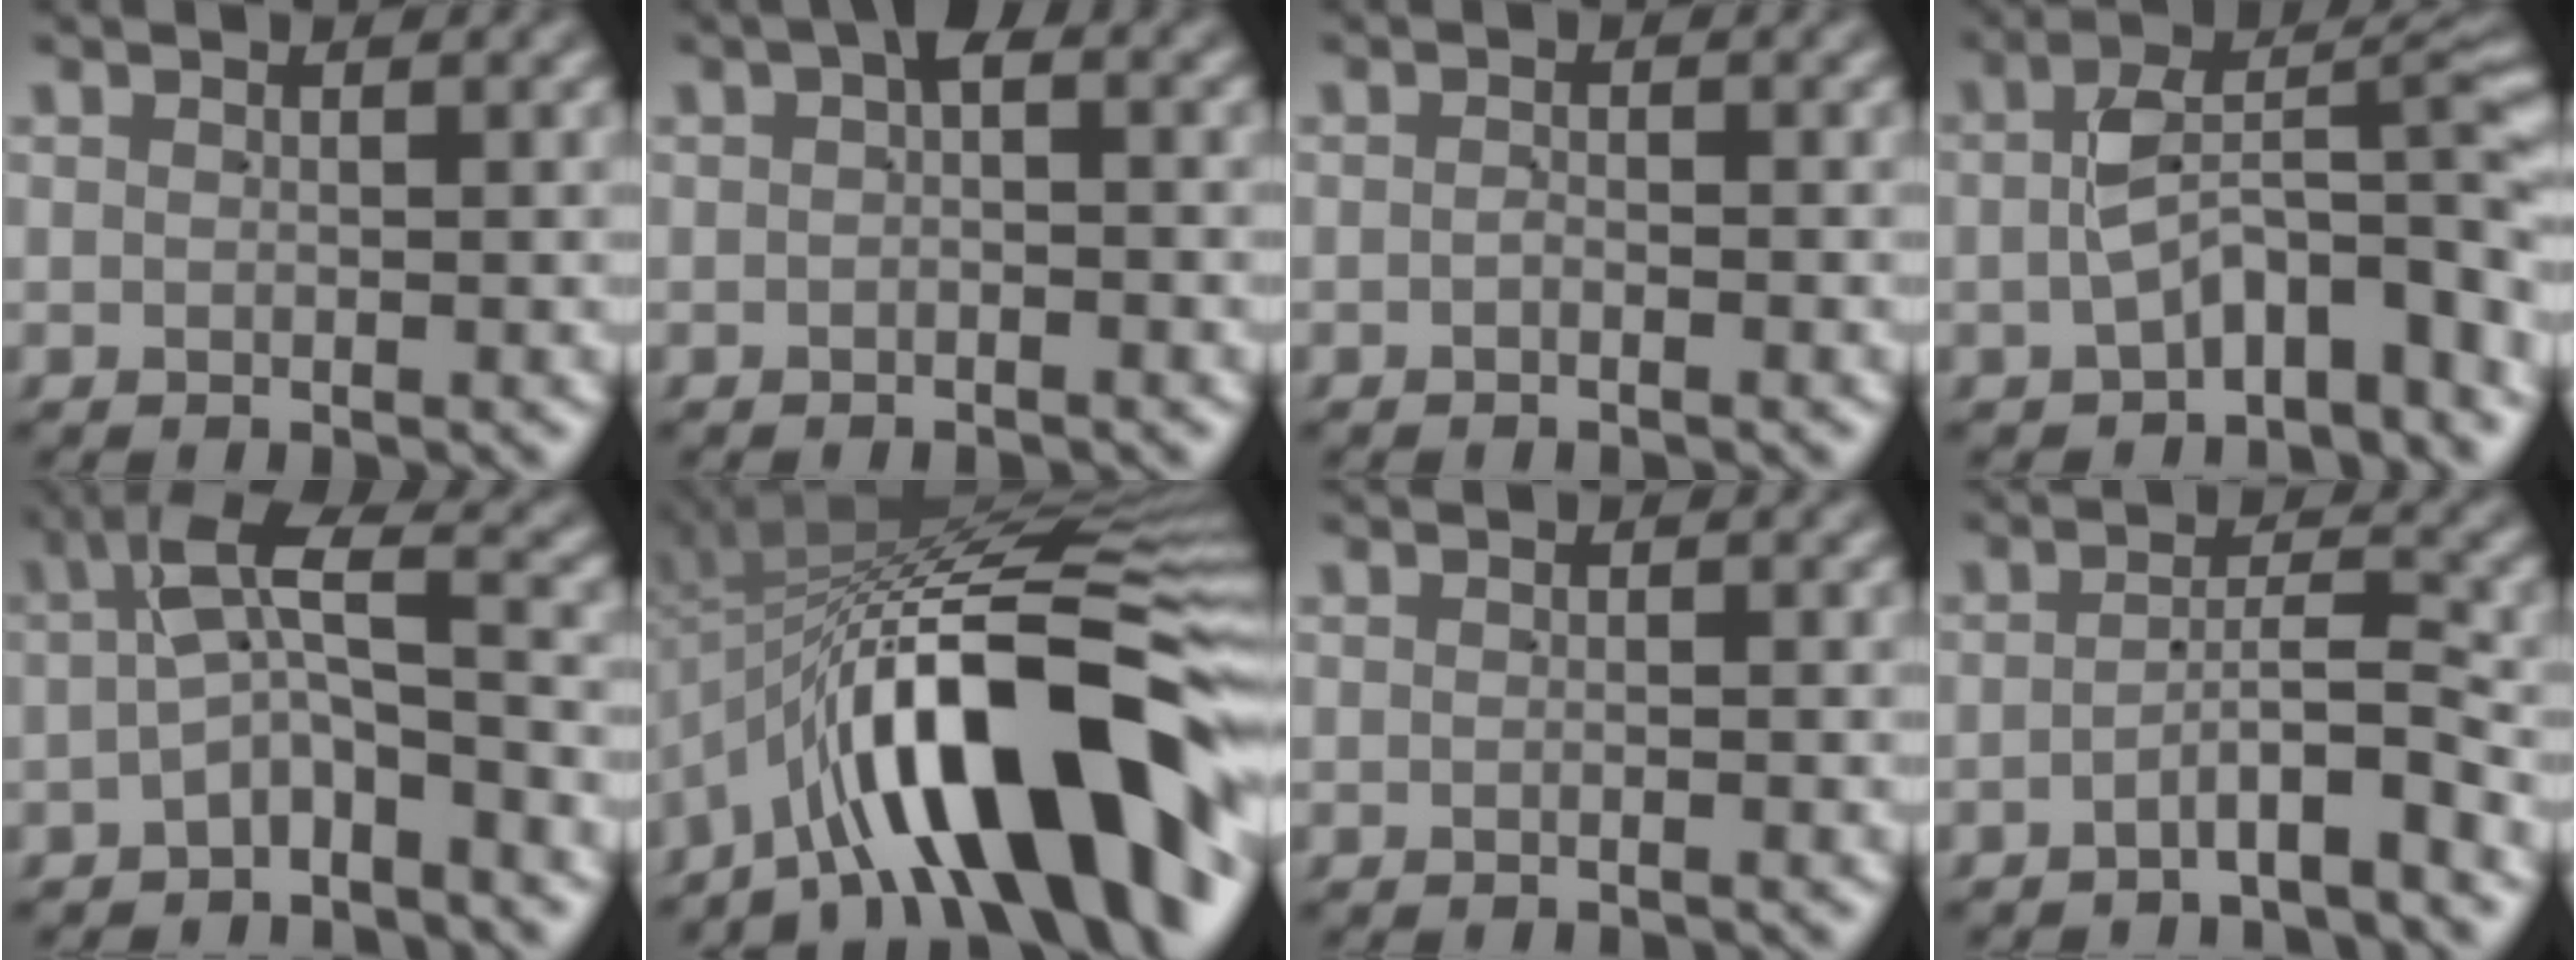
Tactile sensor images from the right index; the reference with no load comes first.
{"total": 1.4, "force": [0.0, 0.4, 1.3], "torque": [-0.017, 0.002, -0.001]}
{"total": 0.8, "force": [-0.7, 0.2, 0.2], "torque": [-0.004, 0.000, -0.015]}
{"total": 6.7, "force": [-2.6, 3.3, 5.3], "torque": [-0.067, -0.003, -0.041]}
{"total": 5.1, "force": [-0.8, 3.0, 4.1], "torque": [-0.068, -0.007, -0.017]}
{"total": 18.6, "force": [-5.5, 8.6, 15.6], "torque": [-0.252, -0.007, -0.071]}
{"total": 0.0}
{"total": 3.6, "force": [-3.3, 0.3, 1.5], "torque": [-0.016, -0.006, -0.053]}